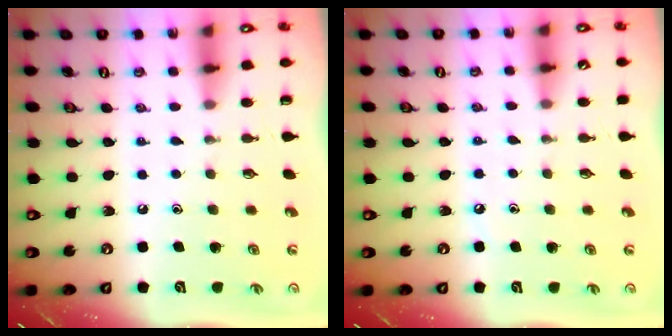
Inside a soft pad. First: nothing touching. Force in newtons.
{"total": 3.0, "press": 3.0, "slide": 0.4}